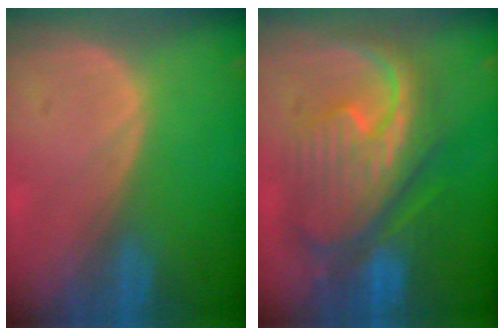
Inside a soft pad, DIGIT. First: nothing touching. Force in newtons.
{"total": 12.4, "press": 12.3, "slide": 1.3}